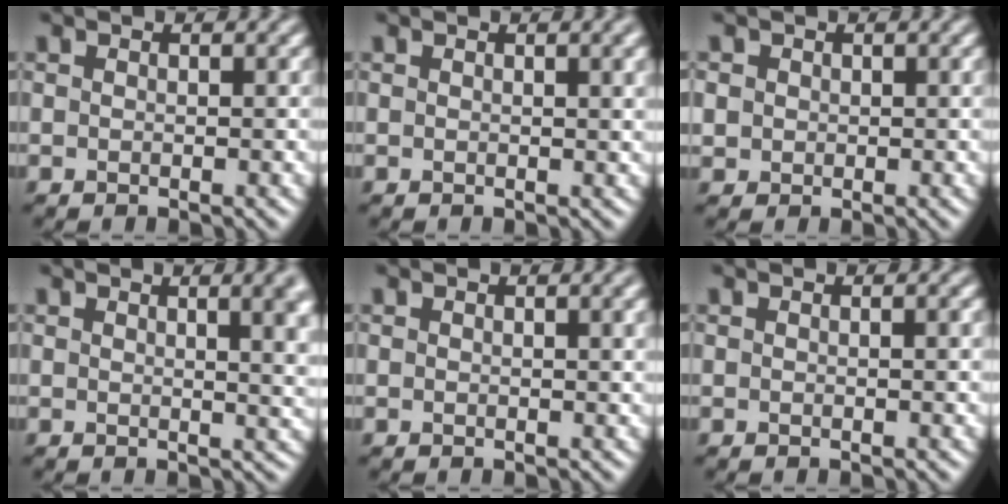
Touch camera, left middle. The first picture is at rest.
{"total": 2.8, "force": [1.2, 0.9, 2.3], "torque": [-0.021, 0.005, 0.018]}
{"total": 1.6, "force": [0.4, 1.4, 0.4], "torque": [-0.007, -0.001, 0.009]}
{"total": 7.0, "force": [2.6, 3.0, 5.8], "torque": [-0.017, 0.017, 0.031]}
{"total": 2.4, "force": [1.1, 0.8, 2.0], "torque": [-0.019, 0.005, 0.016]}
{"total": 1.1, "force": [0.3, 0.3, 1.0], "torque": [-0.011, 0.003, 0.003]}